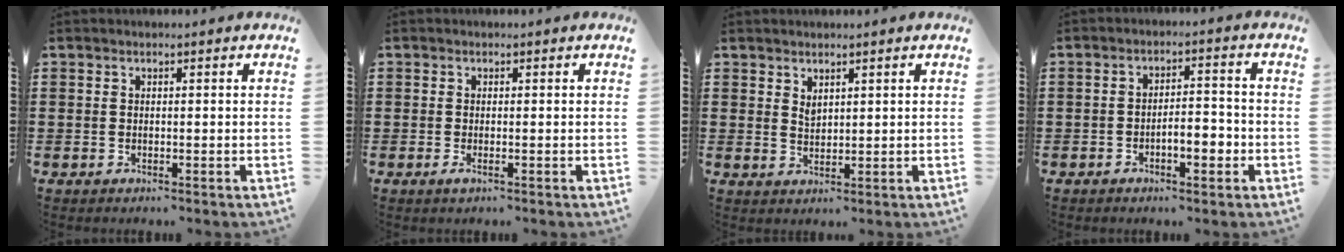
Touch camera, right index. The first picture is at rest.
{"total": 1.0, "force": [-0.3, 0.1, 0.9], "torque": [-0.016, -0.003, -0.005]}
{"total": 1.7, "force": [1.4, 0.7, 0.5], "torque": [-0.012, 0.002, 0.027]}
{"total": 4.1, "force": [-2.0, 1.5, 3.3], "torque": [-0.057, 0.005, -0.037]}